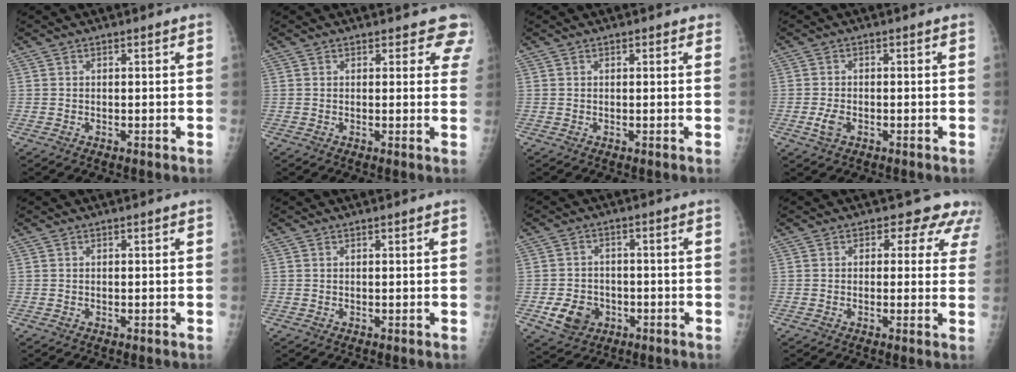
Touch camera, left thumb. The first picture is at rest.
{"total": 4.9, "force": [4.3, 2.3, 0.3], "torque": [0.042, -0.018, 0.021]}
{"total": 0.8, "force": [0.5, 0.5, 0.4], "torque": [0.000, -0.001, 0.003]}
{"total": 2.7, "force": [-1.2, 1.6, 1.9], "torque": [-0.038, 0.003, -0.020]}
{"total": 0.0}
{"total": 0.0}
{"total": 7.0, "force": [-2.7, 5.6, 3.2], "torque": [-0.037, 0.013, -0.038]}
{"total": 6.8, "force": [4.7, 4.4, 2.2], "torque": [0.023, -0.013, 0.033]}